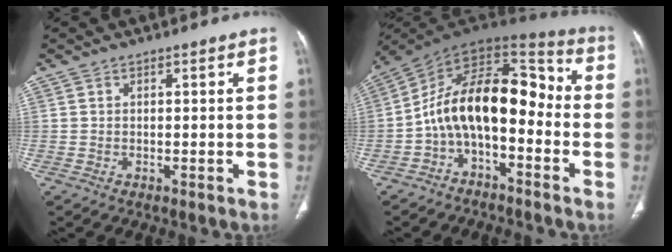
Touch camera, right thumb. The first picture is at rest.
{"total": 16.3, "force": [-3.3, 9.2, 13.0], "torque": [-0.187, 0.098, -0.068]}